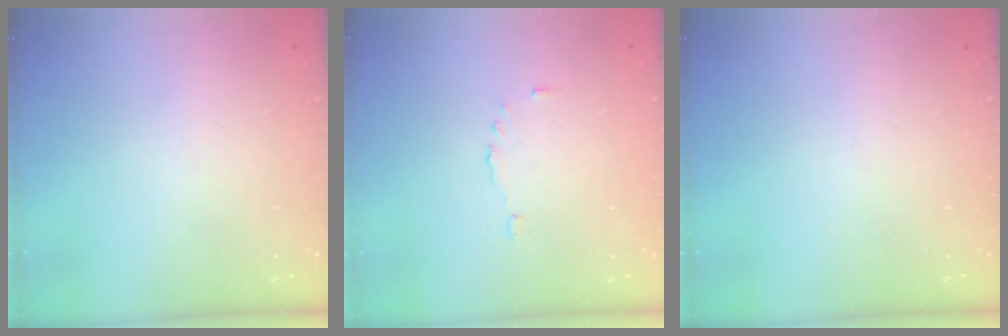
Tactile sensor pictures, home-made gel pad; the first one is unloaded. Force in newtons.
{"total": 3.7, "press": 3.6, "slide": 0.6}
{"total": 0.0}